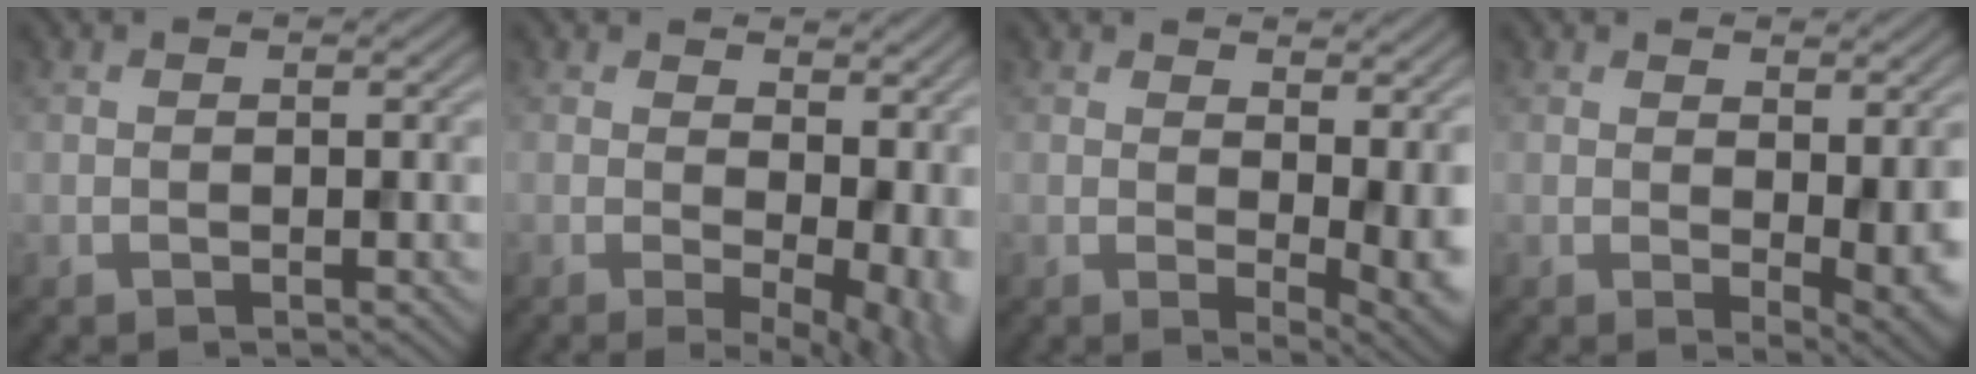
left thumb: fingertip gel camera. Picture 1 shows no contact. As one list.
[{"total": 10.8, "force": [1.4, 6.1, 8.8], "torque": [-0.111, -0.019, 0.056]}, {"total": 6.8, "force": [2.1, 2.9, 5.8], "torque": [-0.083, -0.007, 0.039]}, {"total": 4.8, "force": [1.2, 1.9, 4.3], "torque": [-0.063, -0.007, 0.024]}]